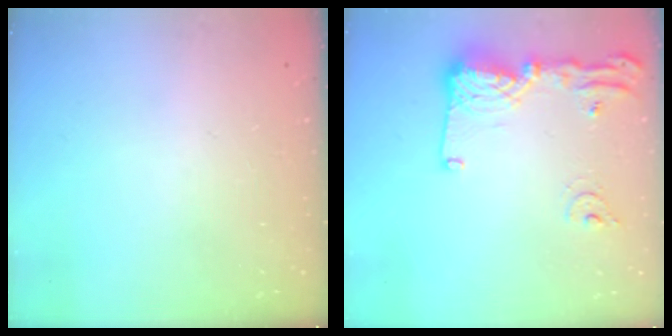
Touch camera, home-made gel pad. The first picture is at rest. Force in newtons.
{"total": 15.0, "press": 14.9, "slide": 1.6}